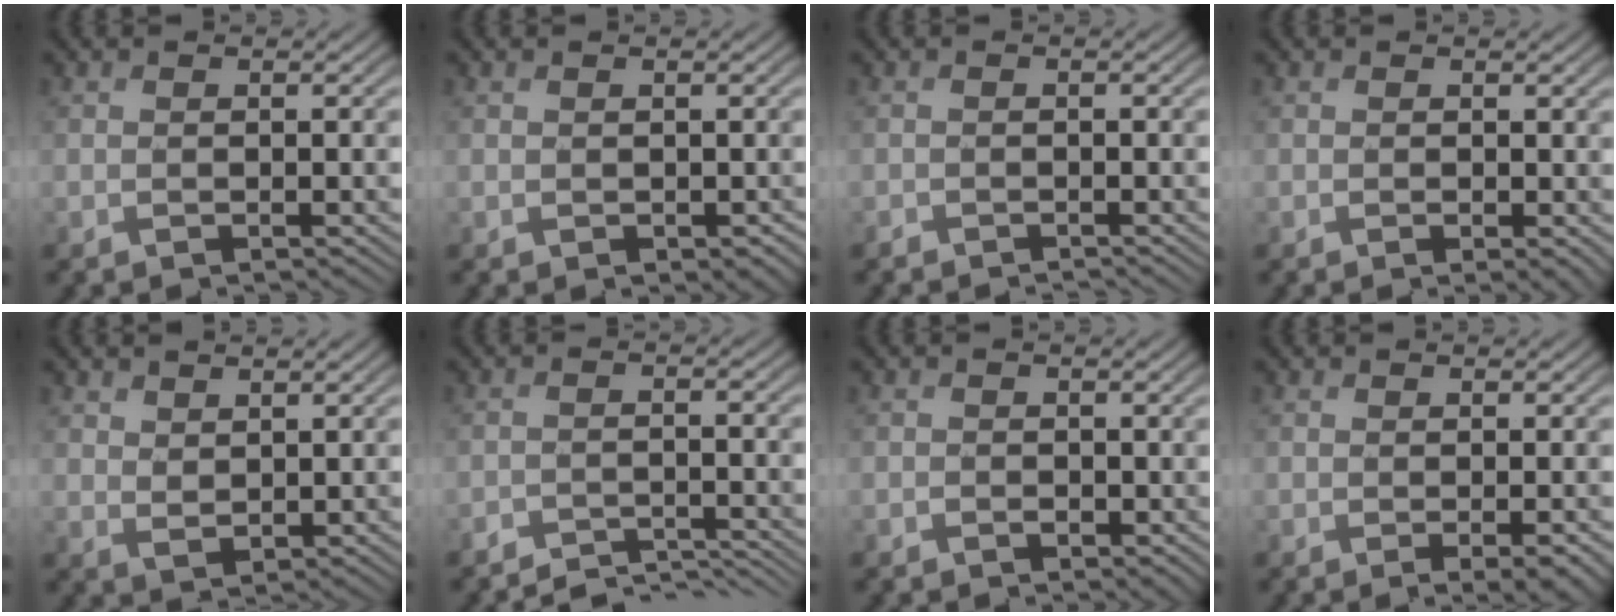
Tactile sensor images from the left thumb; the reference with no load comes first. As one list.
[{"total": 0.8, "force": [0.0, 0.7, 0.5], "torque": [-0.012, -0.004, 0.004]}, {"total": 1.1, "force": [-1.1, 0.1, 0.0], "torque": [0.000, -0.005, -0.023]}, {"total": 1.2, "force": [0.0, 0.7, 1.0], "torque": [-0.016, -0.005, 0.000]}, {"total": 2.7, "force": [1.9, 1.4, 1.2], "torque": [-0.028, -0.005, 0.042]}, {"total": 4.5, "force": [-4.3, 0.6, 1.0], "torque": [-0.020, -0.004, -0.068]}, {"total": 1.1, "force": [-0.2, 0.9, 0.6], "torque": [-0.010, -0.008, -0.004]}, {"total": 1.6, "force": [0.0, 0.2, 1.5], "torque": [-0.025, -0.005, -0.001]}]